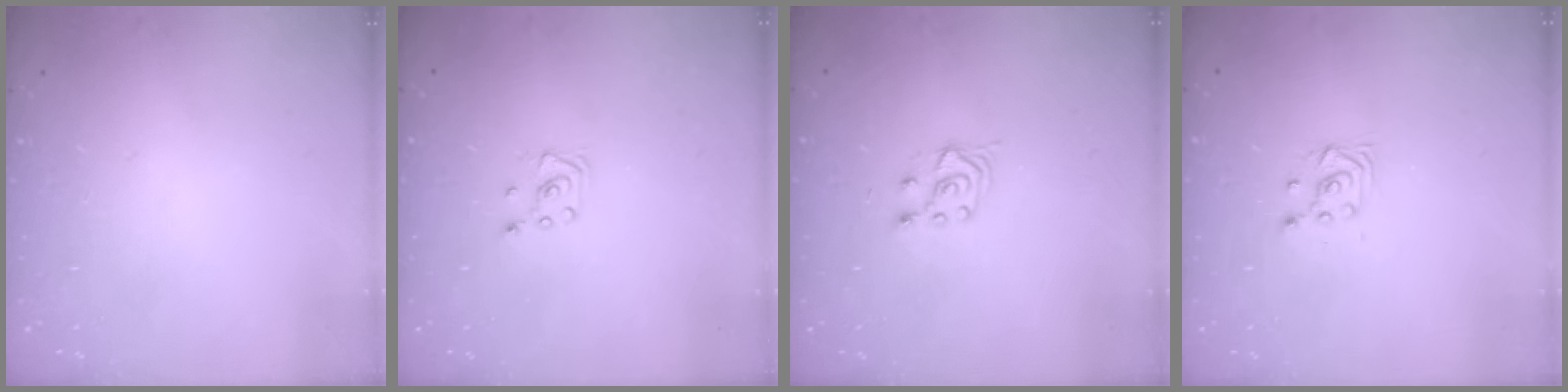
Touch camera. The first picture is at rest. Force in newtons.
{"total": 3.0, "press": 2.9, "slide": 0.3}
{"total": 4.2, "press": 4.1, "slide": 1.1}
{"total": 3.7, "press": 3.5, "slide": 1.1}